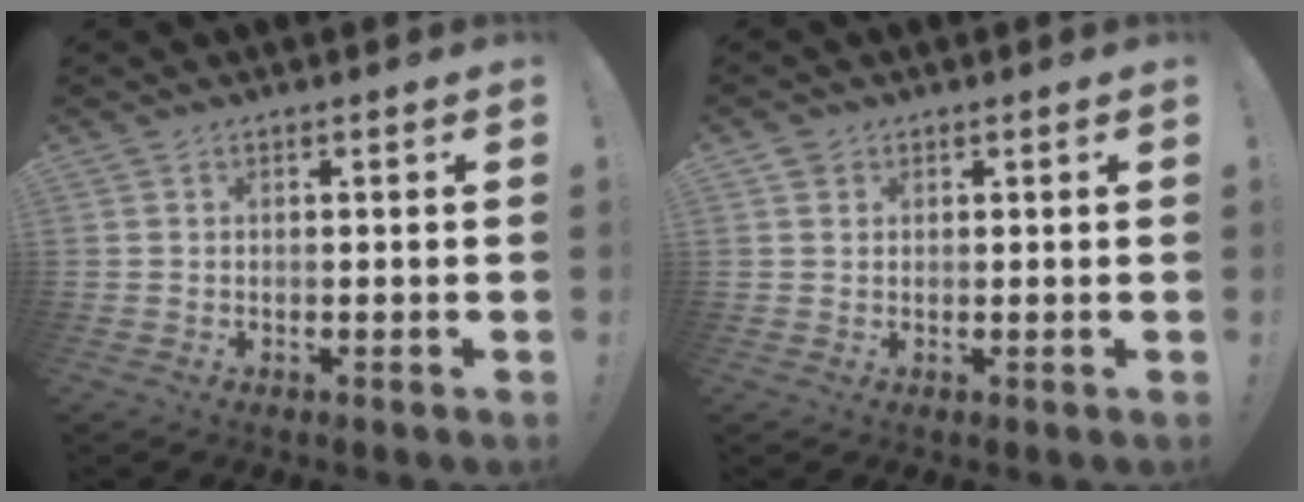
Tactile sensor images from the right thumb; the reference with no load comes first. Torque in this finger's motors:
{"motor_torque": [-0.01, -0.03, 0.11, 0.07, -0.01]}